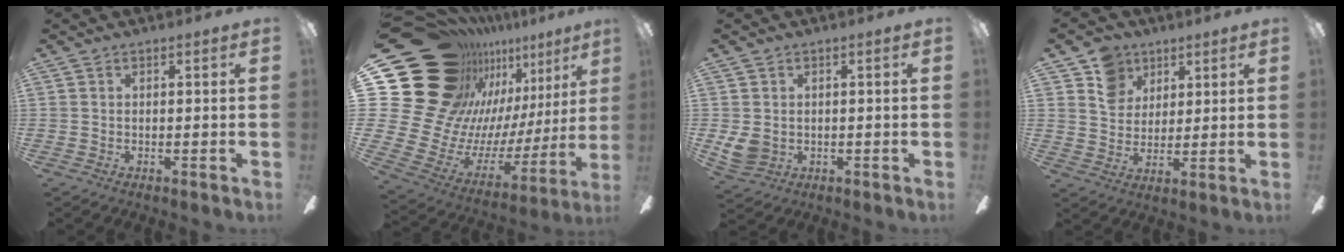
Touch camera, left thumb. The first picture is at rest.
{"total": 28.2, "force": [16.0, 18.4, 14.1], "torque": [-0.260, -0.149, 0.349]}
{"total": 4.8, "force": [0.4, 4.3, 2.2], "torque": [-0.048, -0.001, 0.009]}
{"total": 9.1, "force": [5.6, 7.0, 1.8], "torque": [-0.039, -0.019, 0.107]}